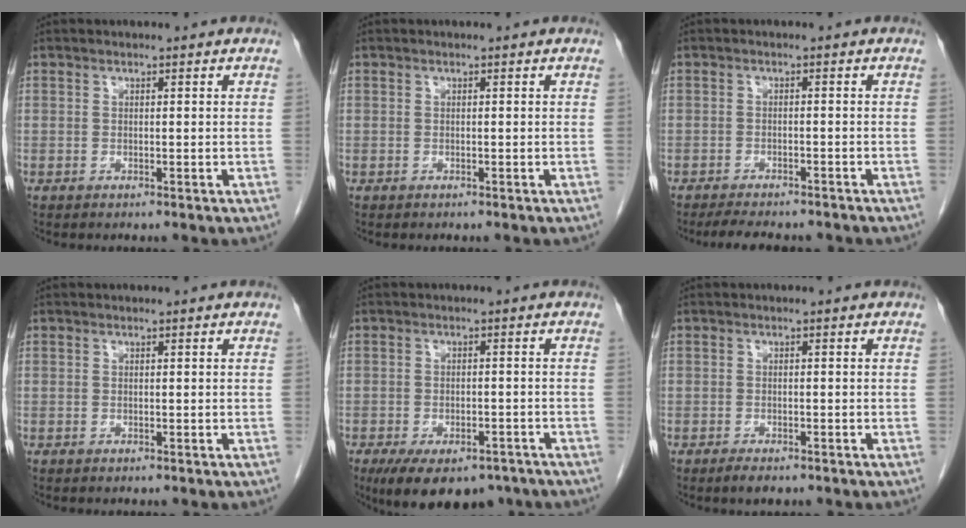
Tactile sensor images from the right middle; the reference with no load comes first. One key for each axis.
{"total": 0.0}
{"total": 8.3, "fx": -7.3, "fy": 2.0, "fz": 3.3, "tx": -0.049, "ty": -0.006, "tz": -0.101}
{"total": 0.0}
{"total": 11.5, "fx": -8.3, "fy": 5.4, "fz": 6.0, "tx": -0.097, "ty": -0.007, "tz": -0.119}
{"total": 2.0, "fx": -1.5, "fy": 0.7, "fz": 1.2, "tx": -0.024, "ty": -0.003, "tz": -0.020}